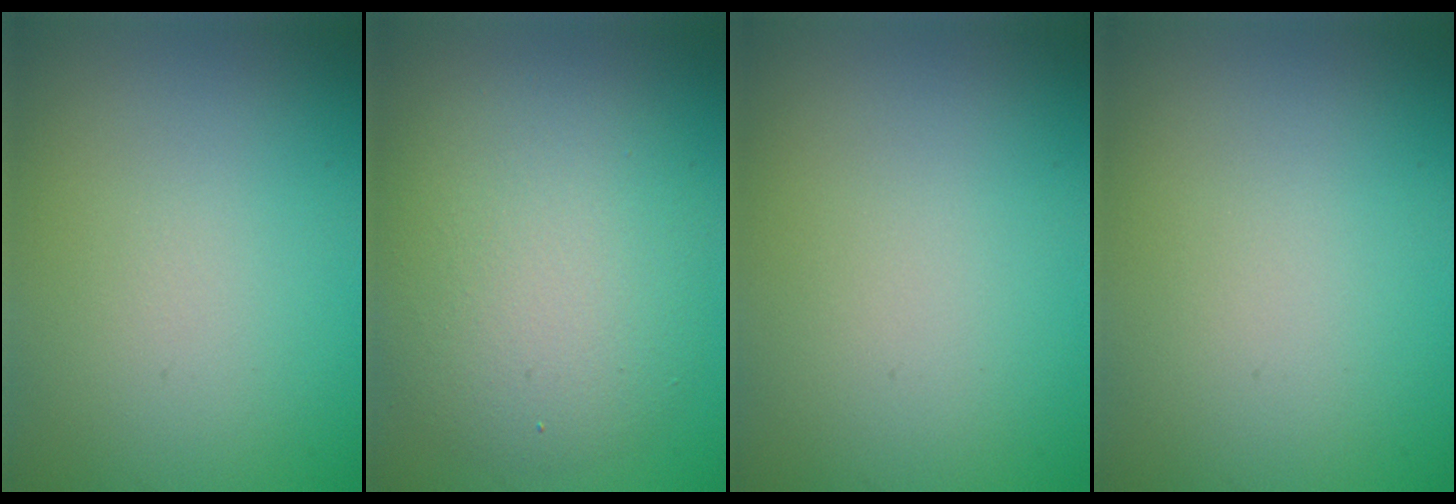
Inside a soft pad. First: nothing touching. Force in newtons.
{"total": 6.7, "press": 6.7, "slide": 0.9}
{"total": 0.0}
{"total": 0.0}